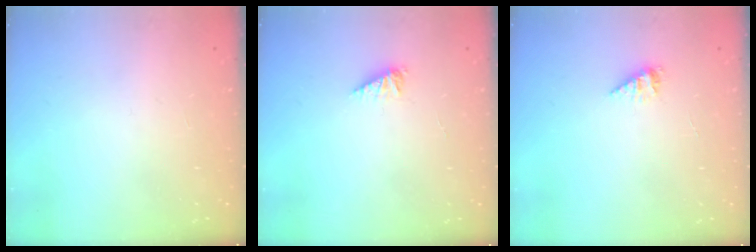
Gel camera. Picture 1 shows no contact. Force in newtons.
{"total": 2.4, "press": 2.4, "slide": 0.3}
{"total": 3.6, "press": 3.5, "slide": 0.5}